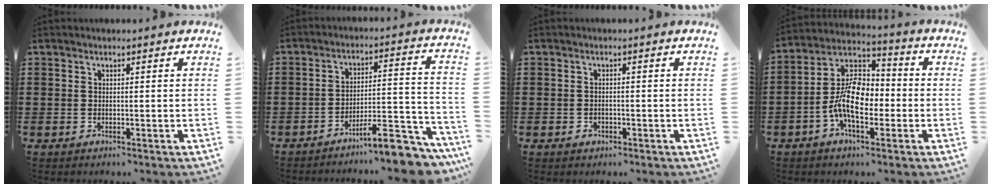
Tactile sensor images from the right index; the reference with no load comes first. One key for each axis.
{"total": 9.6, "fx": -8.0, "fy": 1.6, "fz": 5.1, "tx": -0.067, "ty": 0.024, "tz": -0.145}
{"total": 0.9, "fx": -0.6, "fy": 0.5, "fz": 0.5, "tx": -0.012, "ty": -0.004, "tz": -0.011}
{"total": 9.7, "fx": -2.6, "fy": 5.2, "fz": 7.7, "tx": -0.175, "ty": 0.003, "tz": -0.054}